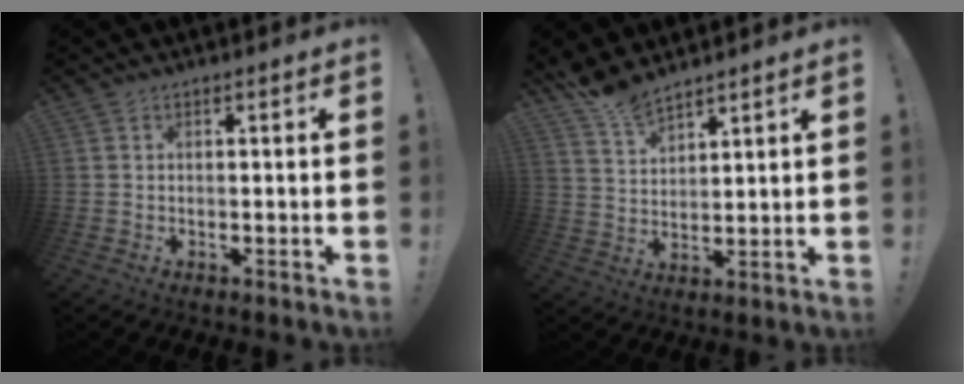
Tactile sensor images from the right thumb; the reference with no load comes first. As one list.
[{"total": 7.5, "force": [6.9, 2.1, 2.1], "torque": [-0.044, -0.048, 0.131]}]